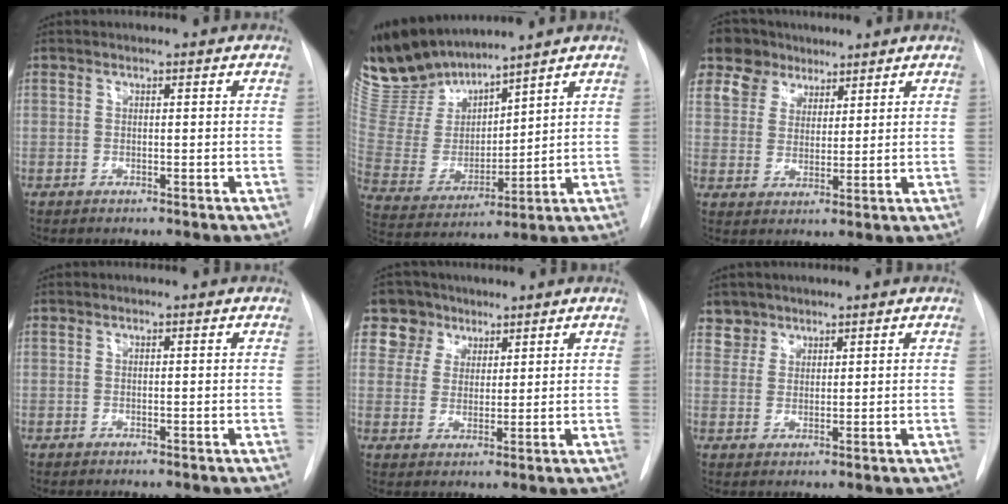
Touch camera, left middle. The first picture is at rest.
{"total": 12.1, "force": [11.4, 2.8, 3.0], "torque": [-0.080, 0.000, 0.244]}
{"total": 9.4, "force": [6.5, 6.5, 1.8], "torque": [-0.039, 0.028, 0.124]}
{"total": 0.0}
{"total": 6.7, "force": [4.1, 5.2, 0.1], "torque": [0.003, 0.012, 0.077]}
{"total": 3.0, "force": [2.4, 1.8, -0.6], "torque": [0.023, 0.004, 0.042]}